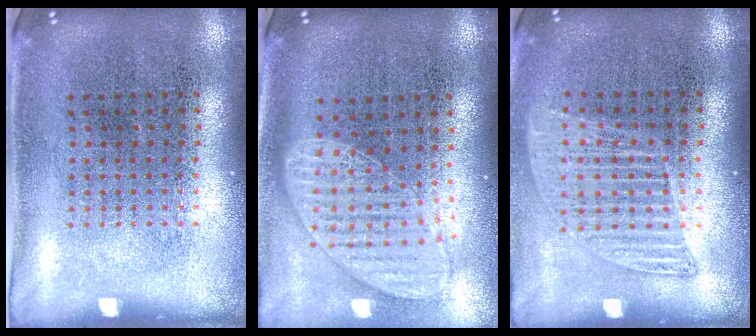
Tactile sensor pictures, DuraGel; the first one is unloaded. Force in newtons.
{"total": 1.5, "press": 1.3, "slide": 0.8}
{"total": 1.3, "press": 1.1, "slide": 0.6}